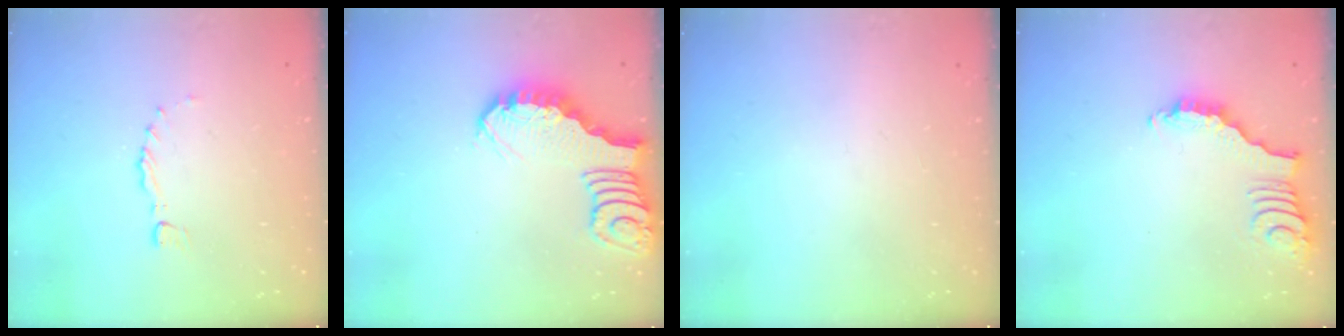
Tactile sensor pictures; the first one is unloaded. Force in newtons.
{"total": 2.9, "press": 2.8, "slide": 0.4}
{"total": 0.0}
{"total": 3.3, "press": 3.2, "slide": 0.5}